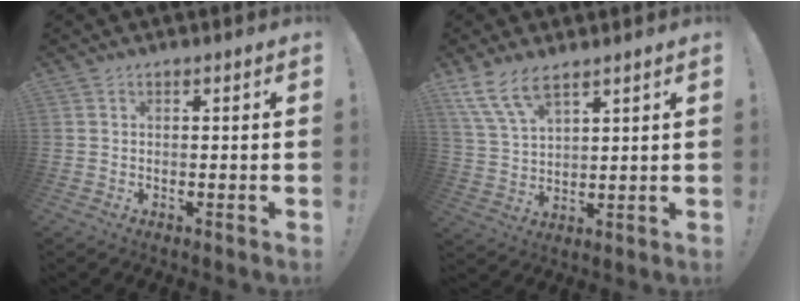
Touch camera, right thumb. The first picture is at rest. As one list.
[{"total": 9.1, "force": [6.6, 3.4, 5.3], "torque": [-0.115, -0.023, 0.132]}]